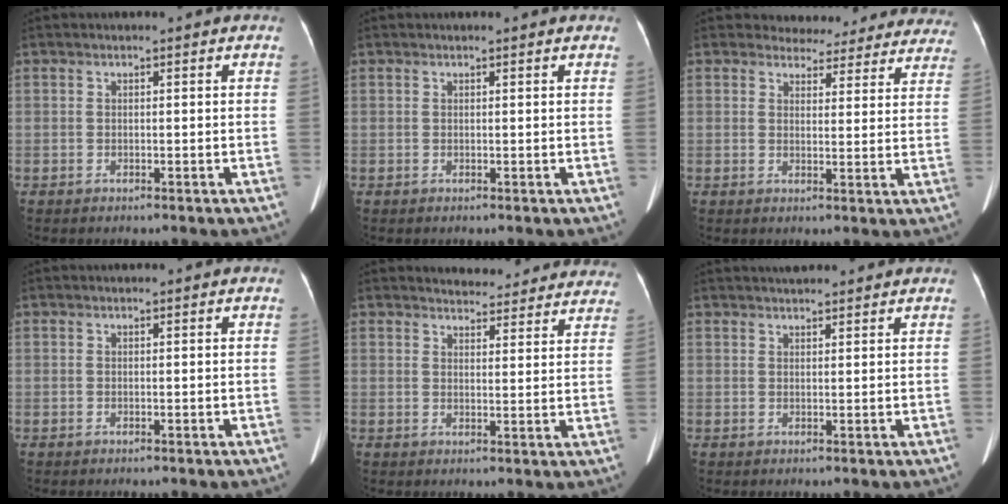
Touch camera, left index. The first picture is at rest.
{"total": 1.6, "force": [1.5, 0.1, 0.6], "torque": [-0.011, 0.012, 0.015]}
{"total": 16.1, "force": [15.1, 5.3, 2.1], "torque": [0.007, -0.028, 0.151]}
{"total": 0.0}
{"total": 15.7, "force": [15.0, 3.9, 2.9], "torque": [-0.009, -0.014, 0.160]}
{"total": 6.2, "force": [5.7, 1.1, 2.3], "torque": [-0.031, 0.034, 0.076]}